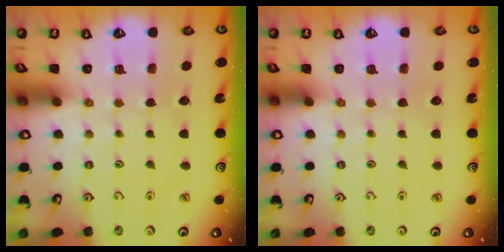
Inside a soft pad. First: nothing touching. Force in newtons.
{"total": 0.0}